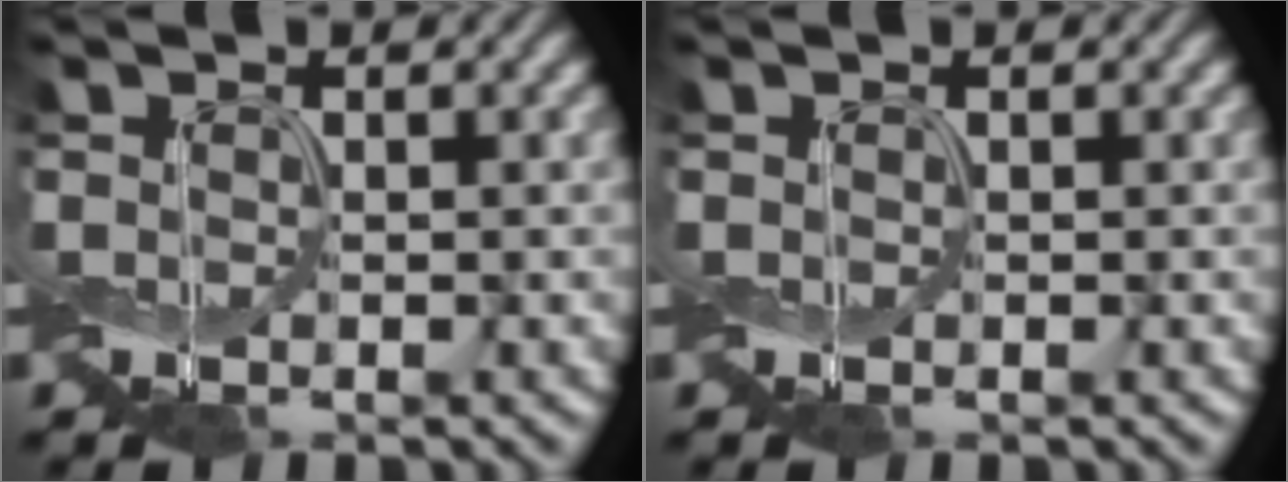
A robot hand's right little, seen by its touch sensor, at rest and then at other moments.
{"total": 0.0}